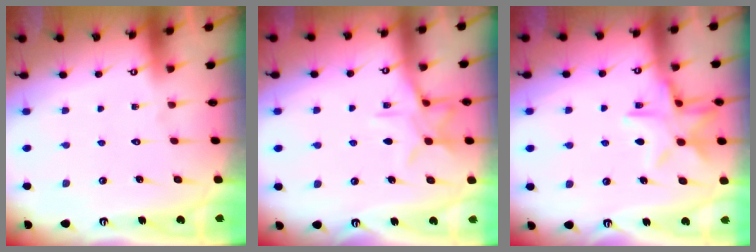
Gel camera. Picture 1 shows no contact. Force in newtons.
{"total": 10.4, "press": 10.4, "slide": 0.7}
{"total": 13.8, "press": 13.7, "slide": 0.9}